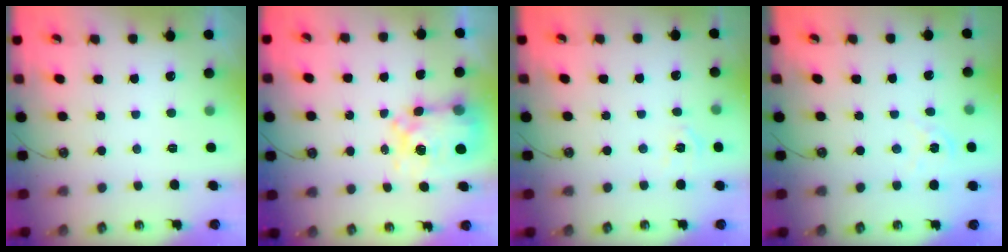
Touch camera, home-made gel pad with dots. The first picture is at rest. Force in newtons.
{"total": 8.6, "press": 8.6, "slide": 0.7}
{"total": 4.6, "press": 4.5, "slide": 0.6}
{"total": 2.9, "press": 2.9, "slide": 0.3}